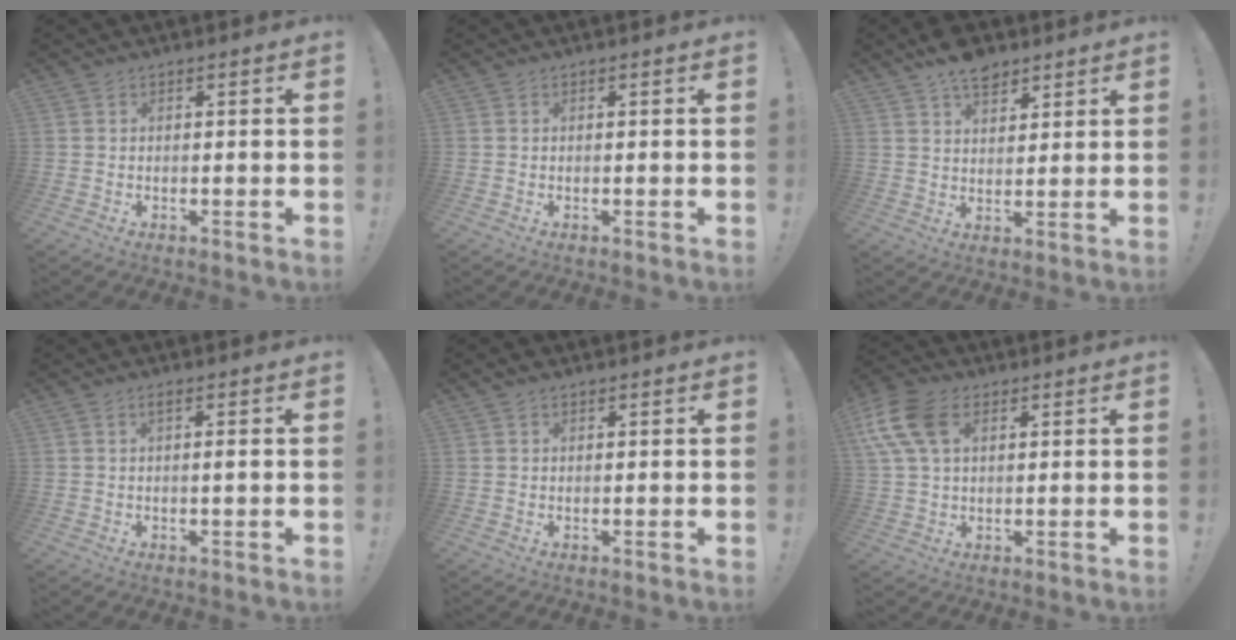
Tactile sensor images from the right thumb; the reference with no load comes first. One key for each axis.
{"total": 0.0}
{"total": 8.4, "fx": 6.2, "fy": 4.0, "fz": 4.1, "tx": -0.060, "ty": -0.035, "tz": 0.114}
{"total": 1.6, "fx": 0.2, "fy": -0.1, "fz": 1.5, "tx": -0.031, "ty": 0.001, "tz": 0.001}
{"total": 0.8, "fx": 0.7, "fy": 0.4, "fz": 0.3, "tx": 0.000, "ty": -0.002, "tz": 0.012}
{"total": 13.0, "fx": 4.6, "fy": 8.1, "fz": 9.2, "tx": -0.197, "ty": -0.007, "tz": 0.088}